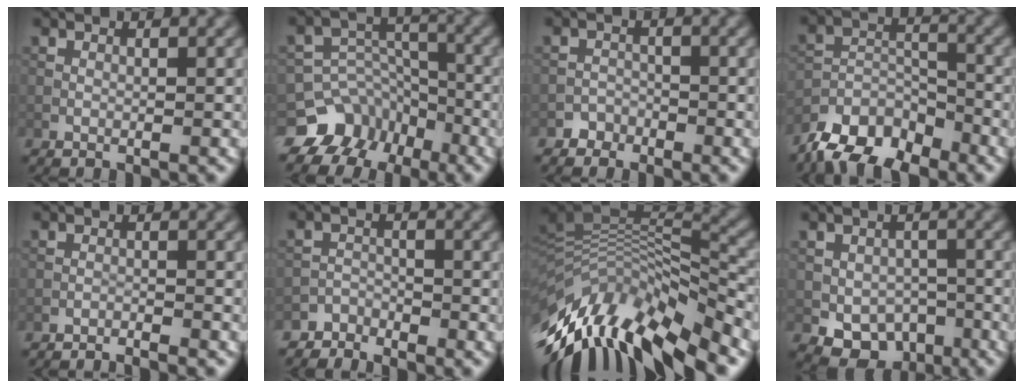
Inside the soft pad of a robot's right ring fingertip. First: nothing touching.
{"total": 8.4, "force": [-6.0, 5.9, 0.8], "torque": [0.001, 0.010, -0.100]}
{"total": 1.8, "force": [-1.4, 1.1, -0.2], "torque": [0.012, 0.008, -0.021]}
{"total": 7.9, "force": [-6.7, 3.1, 2.9], "torque": [-0.047, -0.009, -0.128]}
{"total": 1.9, "force": [-1.9, -0.1, 0.3], "torque": [-0.010, 0.000, -0.035]}
{"total": 2.4, "force": [-2.2, 0.9, -0.3], "torque": [0.014, 0.004, -0.044]}
{"total": 13.0, "force": [-5.7, 4.6, 10.7], "torque": [-0.200, 0.016, -0.097]}
{"total": 5.5, "force": [-2.2, 4.1, 2.8], "torque": [-0.037, -0.007, -0.032]}